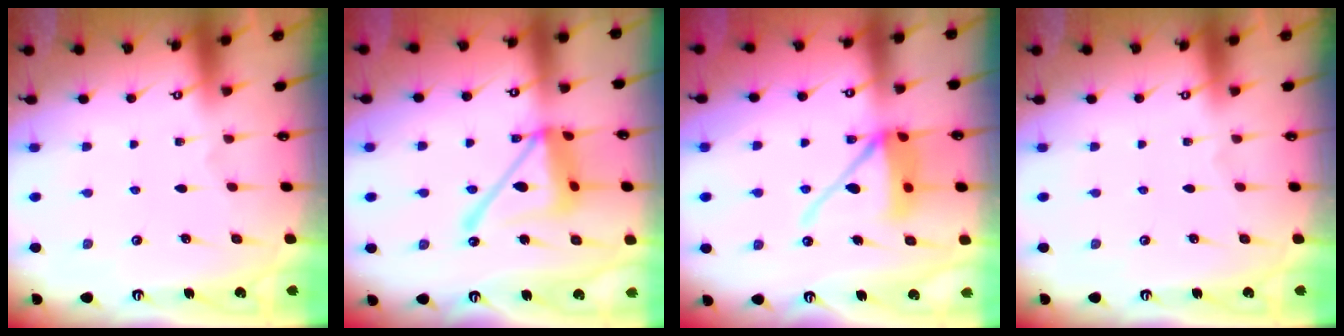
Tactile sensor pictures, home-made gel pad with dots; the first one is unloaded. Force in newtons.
{"total": 17.1, "press": 17.1, "slide": 1.6}
{"total": 12.4, "press": 12.2, "slide": 2.2}
{"total": 0.0}